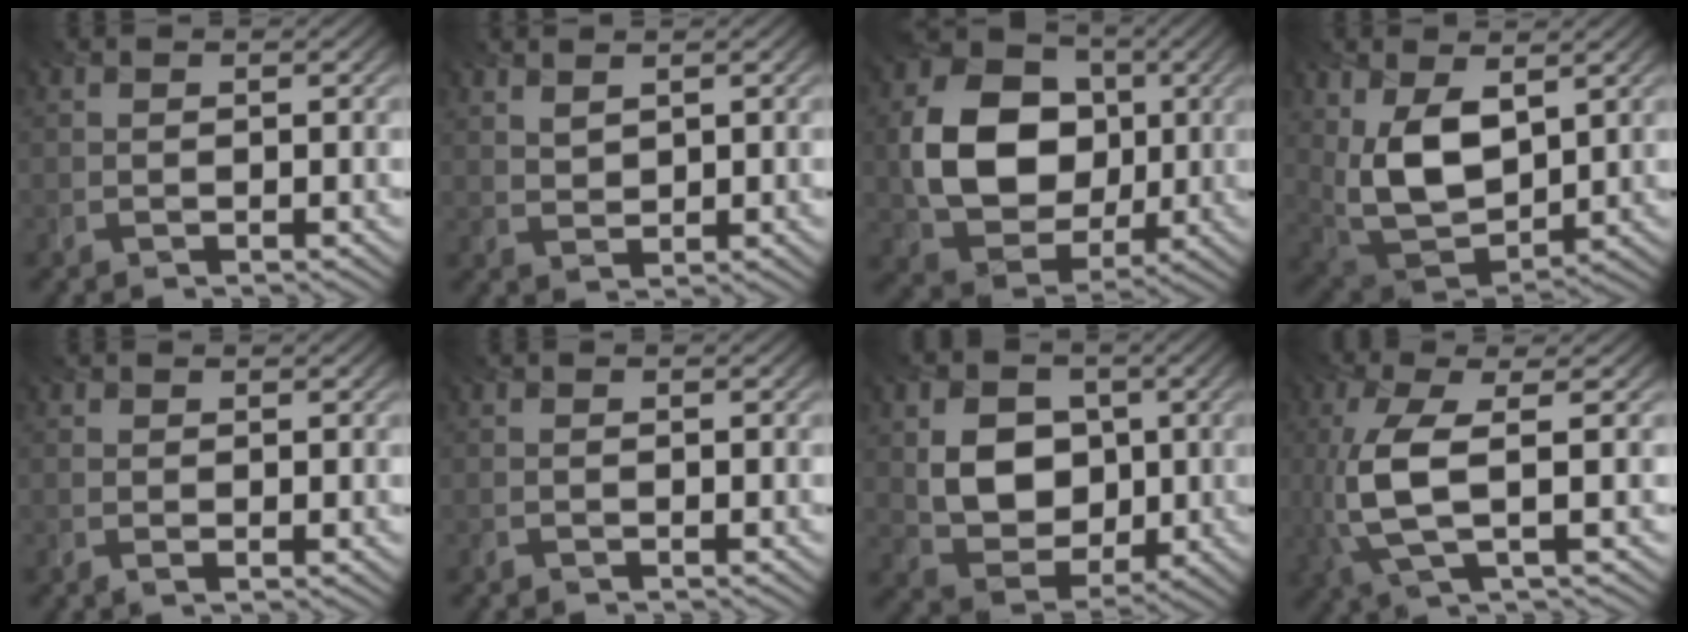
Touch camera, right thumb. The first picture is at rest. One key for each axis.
{"total": 1.9, "fx": 1.5, "fy": 0.7, "fz": 0.8, "tx": -0.022, "ty": 0.000, "tz": 0.036}
{"total": 12.0, "fx": 0.7, "fy": 9.6, "fz": 7.2, "tx": -0.160, "ty": 0.000, "tz": 0.014}
{"total": 10.5, "fx": 3.1, "fy": 6.2, "fz": 8.0, "tx": -0.202, "ty": -0.009, "tz": 0.063}
{"total": 0.8, "fx": 0.1, "fy": 0.5, "fz": 0.5, "tx": -0.011, "ty": -0.003, "tz": 0.003}
{"total": 0.0}
{"total": 8.1, "fx": 0.9, "fy": 6.5, "fz": 4.8, "tx": -0.109, "ty": -0.006, "tz": 0.010}
{"total": 7.2, "fx": 0.1, "fy": 2.3, "fz": 6.8, "tx": -0.165, "ty": 0.004, "tz": 0.002}